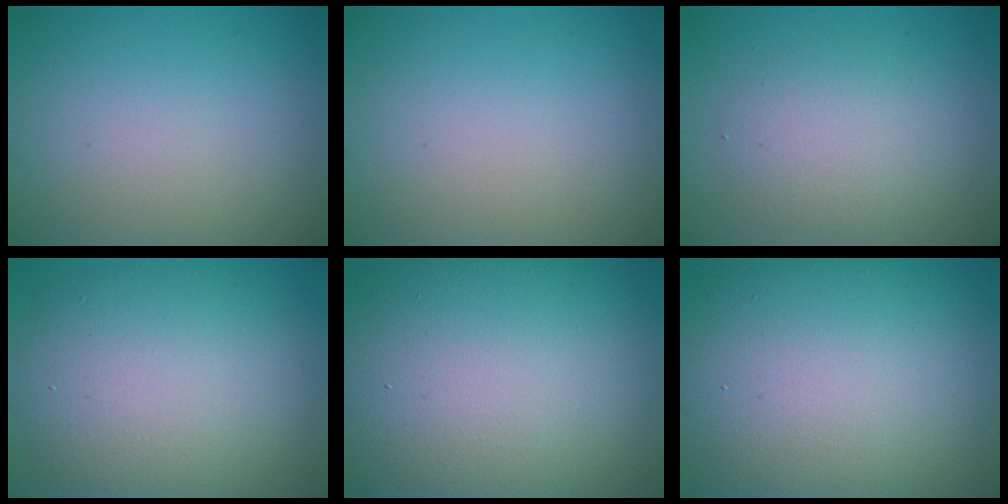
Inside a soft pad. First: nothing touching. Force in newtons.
{"total": 0.0}
{"total": 3.5, "press": 3.5, "slide": 0.2}
{"total": 10.7, "press": 10.6, "slide": 0.8}
{"total": 16.7, "press": 16.6, "slide": 1.6}
{"total": 15.3, "press": 15.3, "slide": 1.1}